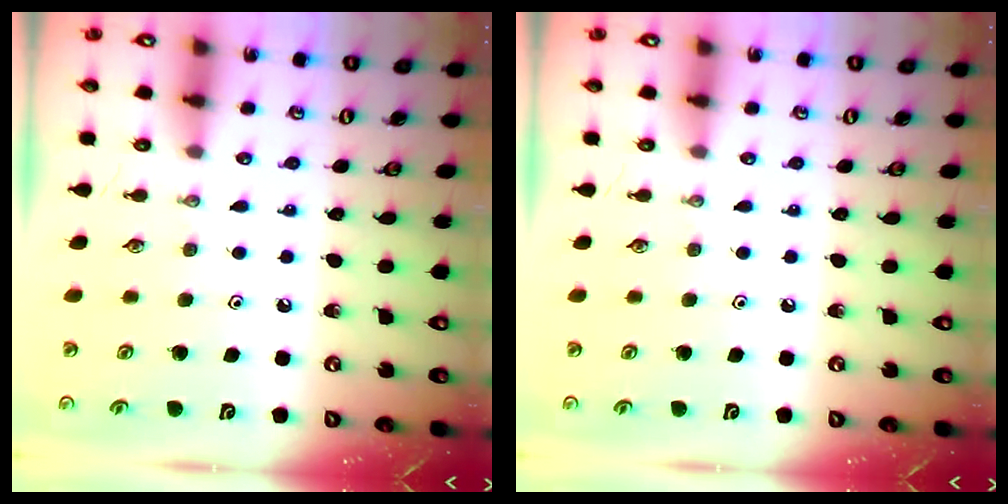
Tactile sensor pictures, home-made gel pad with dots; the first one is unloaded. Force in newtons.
{"total": 0.0}